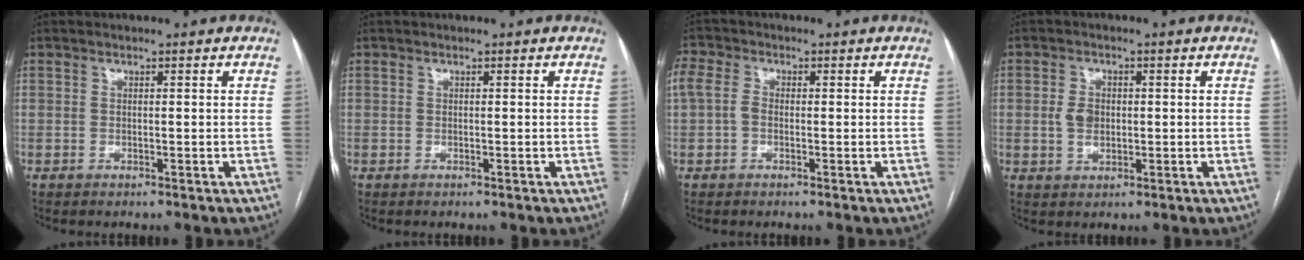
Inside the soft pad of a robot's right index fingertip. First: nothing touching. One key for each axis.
{"total": 0.0}
{"total": 4.2, "fx": -0.2, "fy": 3.0, "fz": 2.8, "tx": -0.077, "ty": 0.018, "tz": -0.008}
{"total": 3.4, "fx": 0.0, "fy": 2.4, "fz": 2.4, "tx": -0.047, "ty": 0.006, "tz": 0.004}